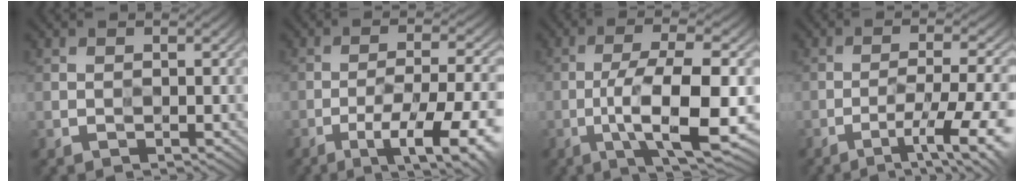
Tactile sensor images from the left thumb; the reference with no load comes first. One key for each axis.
{"total": 10.7, "fx": -5.5, "fy": 2.9, "fz": 8.7, "tx": -0.128, "ty": 0.002, "tz": -0.077}
{"total": 10.1, "fx": -2.8, "fy": 2.5, "fz": 9.4, "tx": -0.155, "ty": 0.002, "tz": -0.052}
{"total": 8.8, "fx": -4.3, "fy": 1.8, "fz": 7.4, "tx": -0.112, "ty": -0.003, "tz": -0.057}